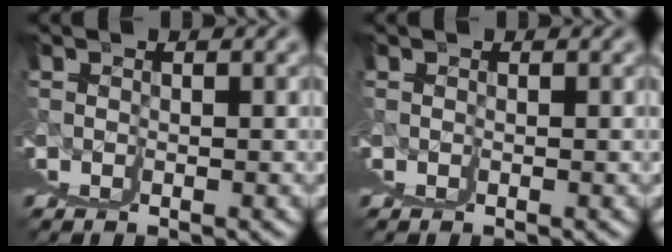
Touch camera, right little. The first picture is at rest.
{"total": 0.0}